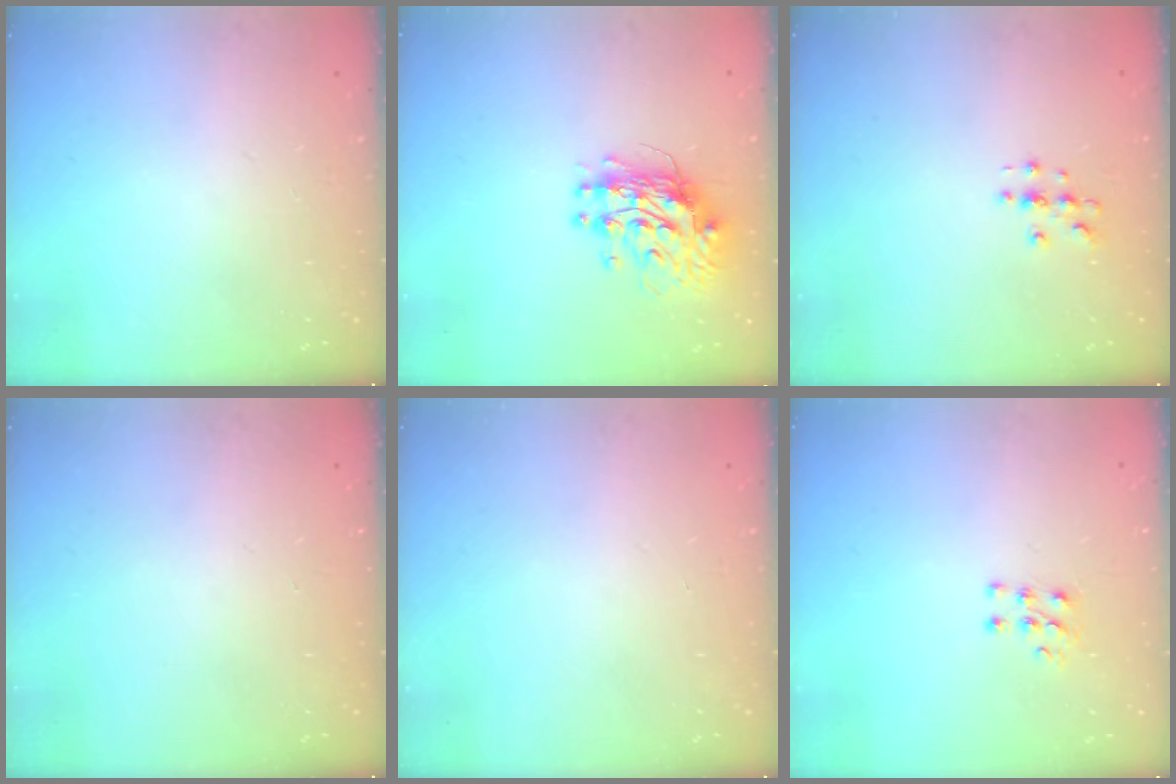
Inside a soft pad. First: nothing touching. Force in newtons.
{"total": 11.0, "press": 10.9, "slide": 1.0}
{"total": 2.8, "press": 2.8, "slide": 0.2}
{"total": 0.0}
{"total": 0.0}
{"total": 5.5, "press": 5.4, "slide": 1.1}